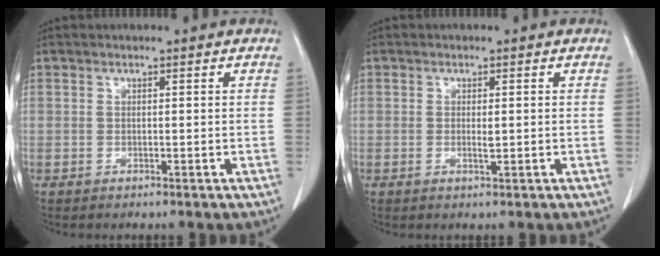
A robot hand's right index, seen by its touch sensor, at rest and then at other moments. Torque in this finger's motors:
{"motor_torque": [-0.20, -0.05, -0.06, -0.01]}